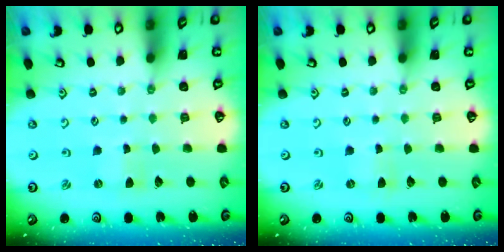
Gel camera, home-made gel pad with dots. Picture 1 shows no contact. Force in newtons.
{"total": 0.0}